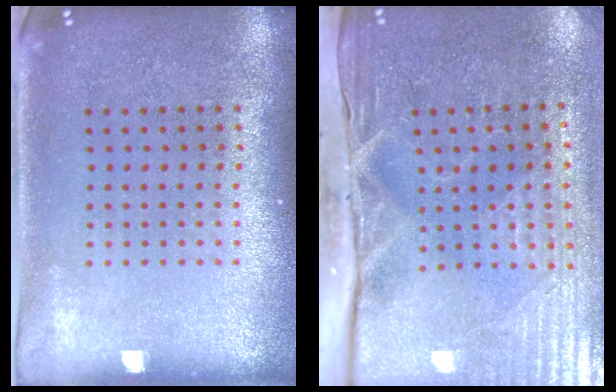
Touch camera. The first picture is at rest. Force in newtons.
{"total": 4.8, "press": 4.0, "slide": 2.5}